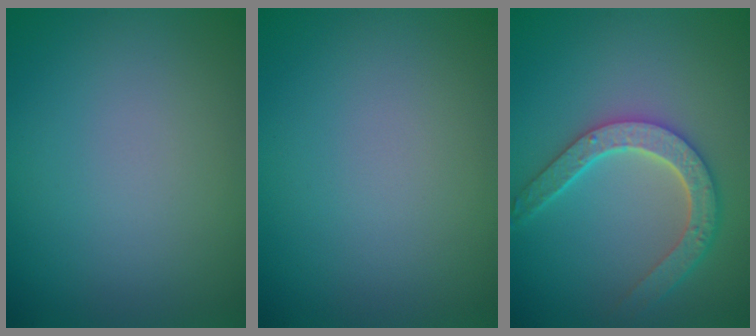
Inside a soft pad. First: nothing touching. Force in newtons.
{"total": 0.0}
{"total": 4.8, "press": 3.9, "slide": 2.8}